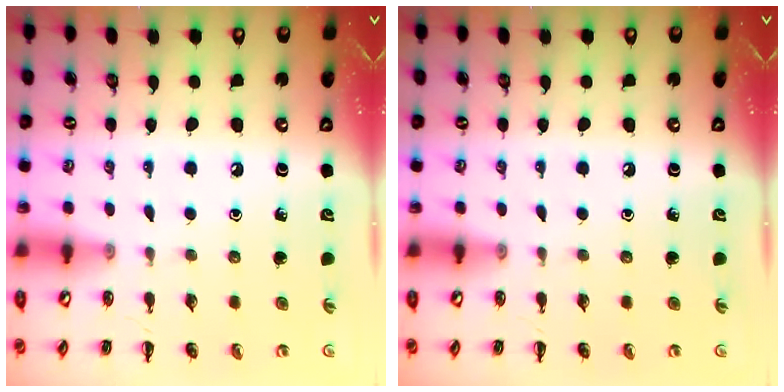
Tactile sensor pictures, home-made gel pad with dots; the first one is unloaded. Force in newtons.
{"total": 0.0}